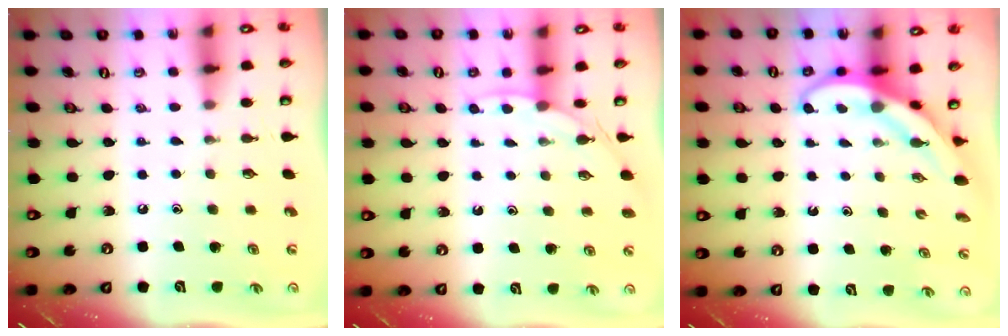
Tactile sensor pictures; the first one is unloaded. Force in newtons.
{"total": 2.9, "press": 2.9, "slide": 0.4}
{"total": 4.0, "press": 4.0, "slide": 0.4}